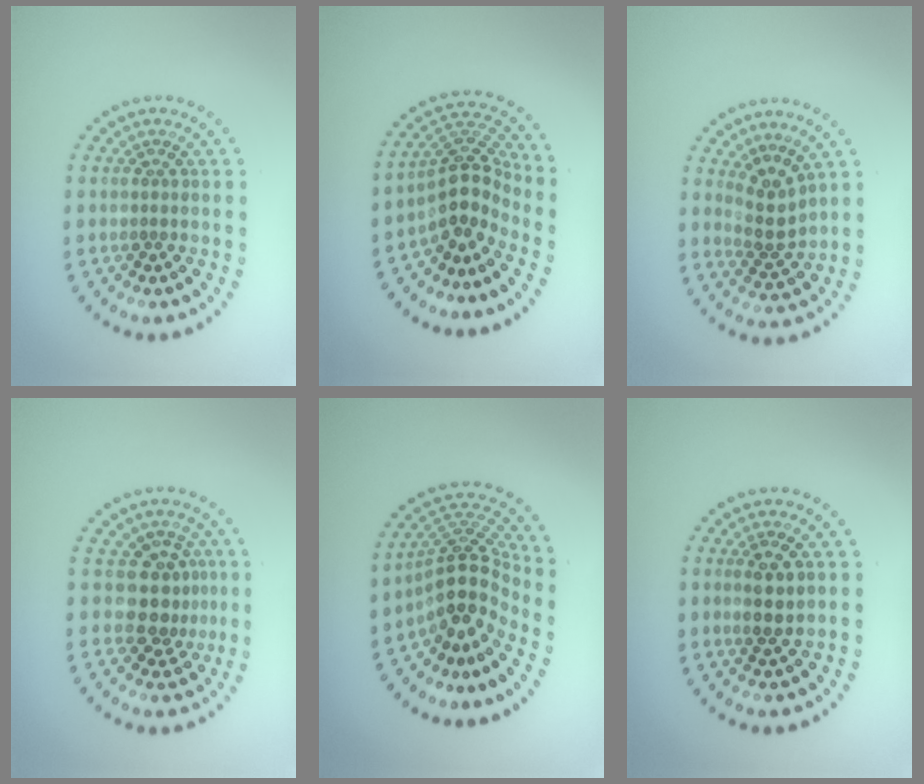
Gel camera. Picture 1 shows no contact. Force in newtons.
{"total": 4.3, "press": 3.1, "slide": 2.9}
{"total": 2.8, "press": 2.0, "slide": 1.9}
{"total": 3.4, "press": 3.0, "slide": 1.6}
{"total": 5.1, "press": 3.7, "slide": 3.6}
{"total": 2.4, "press": 2.3, "slide": 0.7}